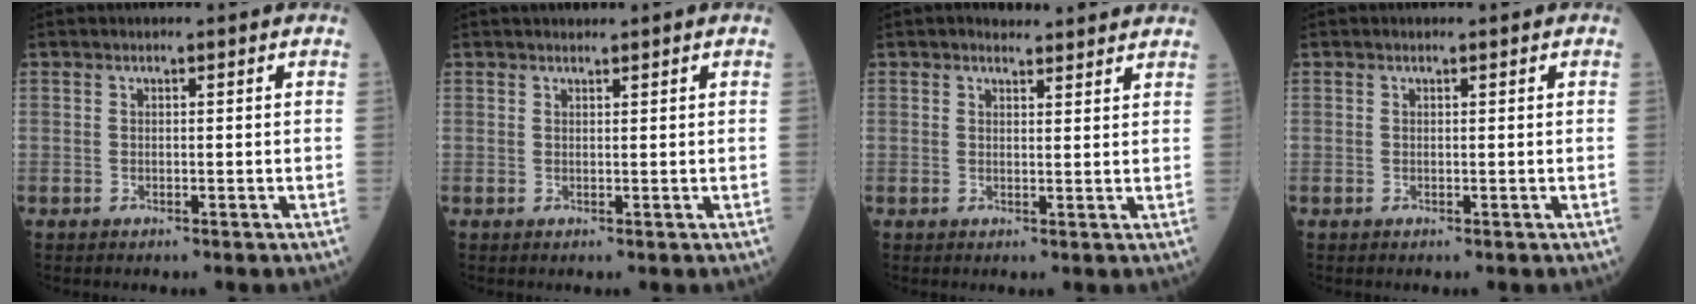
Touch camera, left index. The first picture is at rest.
{"total": 1.1, "force": [1.1, -0.2, 0.2], "torque": [0.001, 0.010, 0.023]}
{"total": 4.5, "force": [4.3, 1.0, 0.9], "torque": [-0.011, 0.007, 0.045]}
{"total": 0.0}